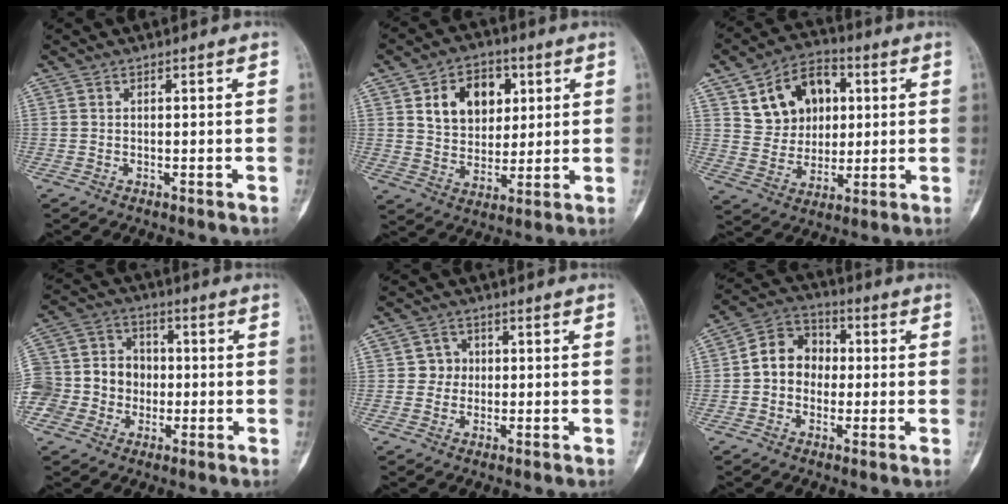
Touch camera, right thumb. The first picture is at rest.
{"total": 12.5, "force": [4.2, 9.1, 7.4], "torque": [-0.073, -0.012, 0.073]}
{"total": 14.3, "force": [4.6, 10.7, 8.3], "torque": [-0.091, -0.001, 0.079]}
{"total": 15.1, "force": [-2.0, 13.7, 6.1], "torque": [-0.097, 0.046, -0.033]}
{"total": 3.3, "force": [0.2, 3.3, 0.6], "torque": [0.017, 0.008, -0.003]}
{"total": 9.5, "force": [-0.1, 8.0, 5.2], "torque": [-0.057, 0.030, -0.016]}